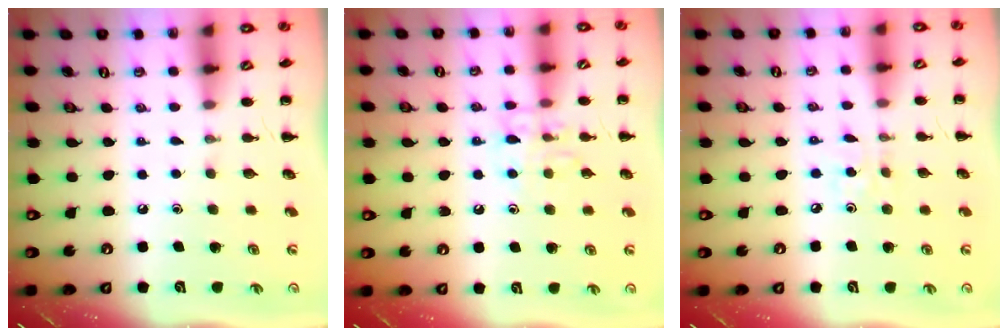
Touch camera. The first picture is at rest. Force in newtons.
{"total": 9.4, "press": 9.4, "slide": 0.8}
{"total": 2.2, "press": 2.1, "slide": 0.6}